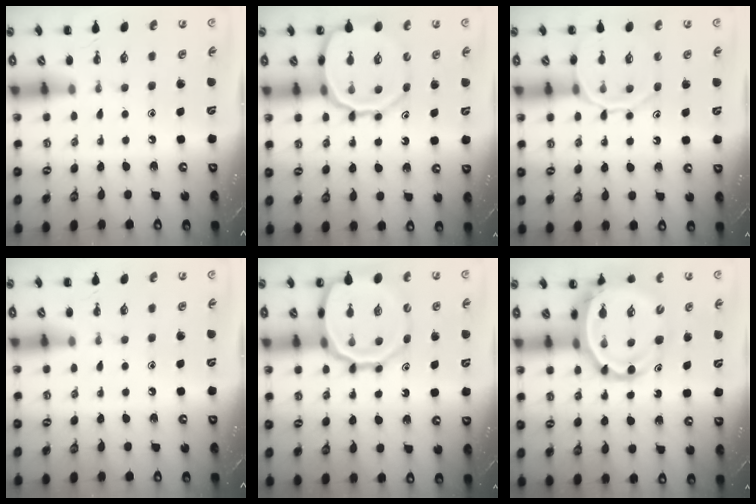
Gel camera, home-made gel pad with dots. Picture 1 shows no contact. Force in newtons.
{"total": 16.6, "press": 16.4, "slide": 3.0}
{"total": 11.8, "press": 11.7, "slide": 1.3}
{"total": 0.0}
{"total": 19.0, "press": 18.7, "slide": 3.5}
{"total": 9.7, "press": 9.3, "slide": 2.8}